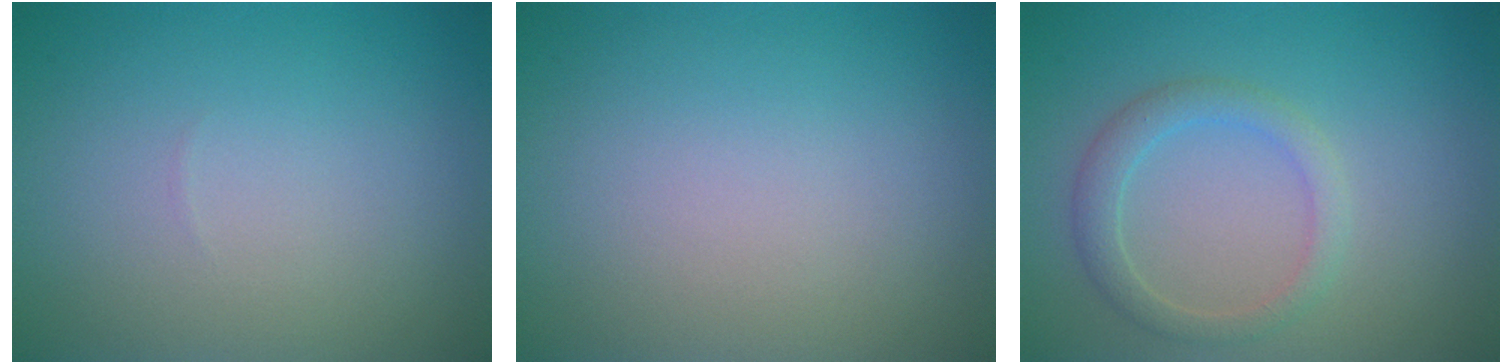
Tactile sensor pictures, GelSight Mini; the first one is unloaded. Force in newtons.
{"total": 0.0}
{"total": 2.3, "press": 2.3, "slide": 0.0}